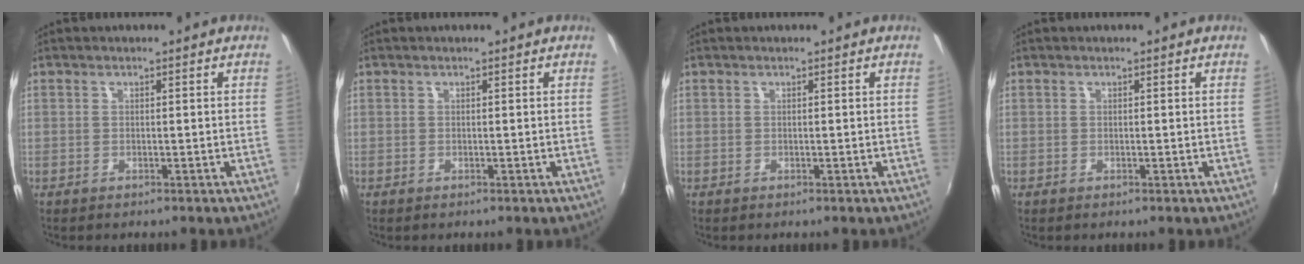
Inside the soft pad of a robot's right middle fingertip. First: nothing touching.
{"total": 0.0}
{"total": 0.0}
{"total": 0.0}